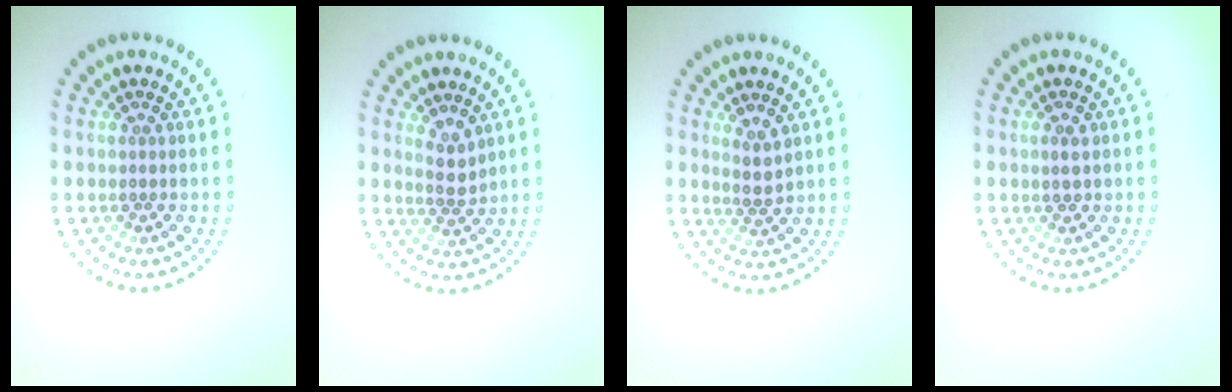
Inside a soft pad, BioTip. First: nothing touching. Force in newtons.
{"total": 1.7, "press": 1.3, "slide": 1.1}
{"total": 1.9, "press": 1.5, "slide": 1.2}
{"total": 1.1, "press": 1.0, "slide": 0.4}